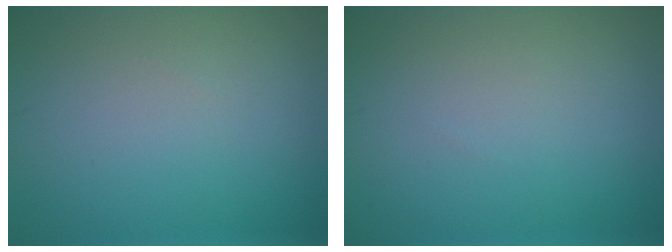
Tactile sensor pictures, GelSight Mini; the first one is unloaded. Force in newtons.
{"total": 0.0}